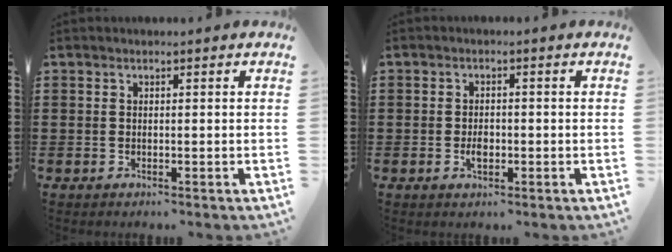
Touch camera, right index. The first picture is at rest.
{"total": 2.3, "force": [-0.6, 1.1, 1.9], "torque": [-0.036, 0.001, -0.009]}